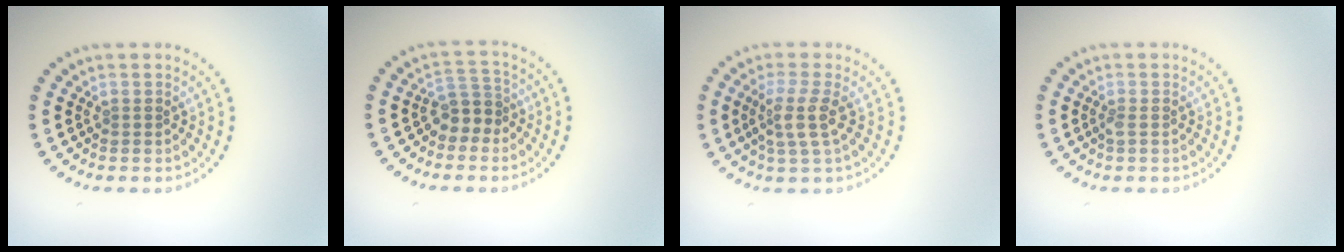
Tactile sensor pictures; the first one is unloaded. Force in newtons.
{"total": 2.3, "press": 1.9, "slide": 1.3}
{"total": 2.9, "press": 2.3, "slide": 1.8}
{"total": 0.6, "press": 0.6, "slide": 0.2}